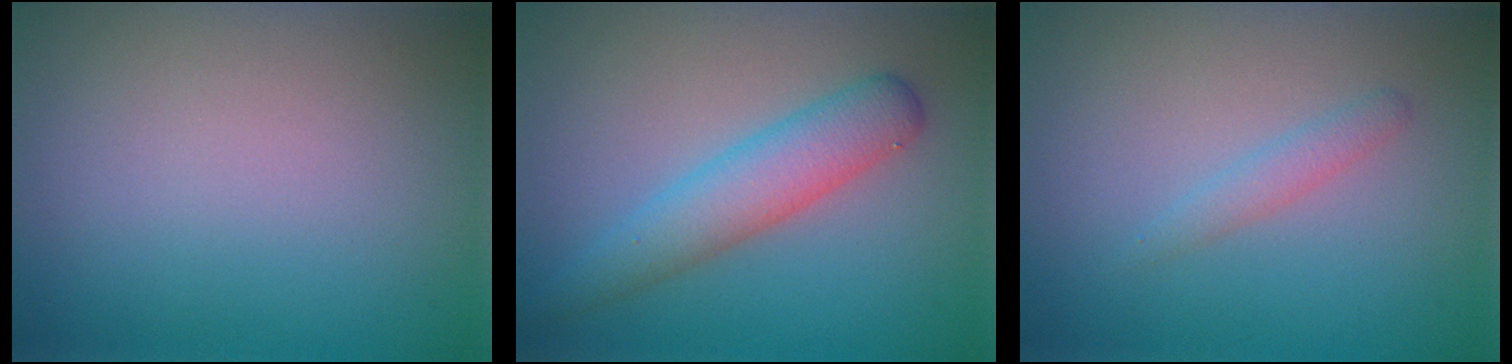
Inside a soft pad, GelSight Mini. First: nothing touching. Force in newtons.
{"total": 4.0, "press": 4.0, "slide": 0.1}
{"total": 1.2, "press": 1.2, "slide": 0.0}